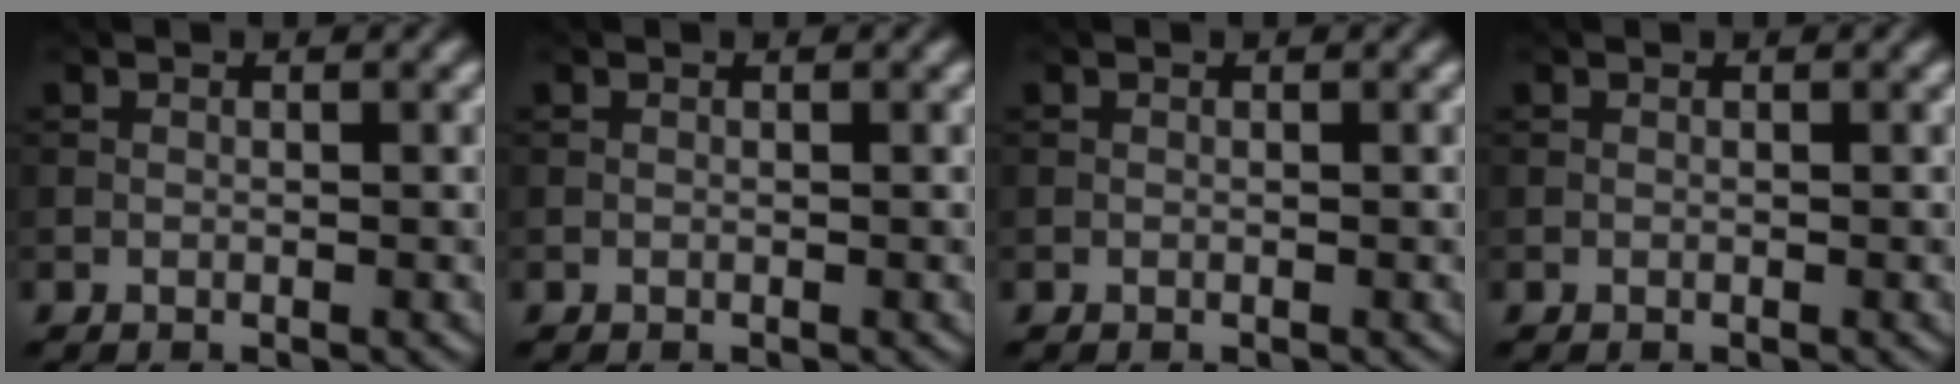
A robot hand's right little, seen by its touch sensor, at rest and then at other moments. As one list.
[{"total": 0.0}, {"total": 0.0}, {"total": 0.0}]